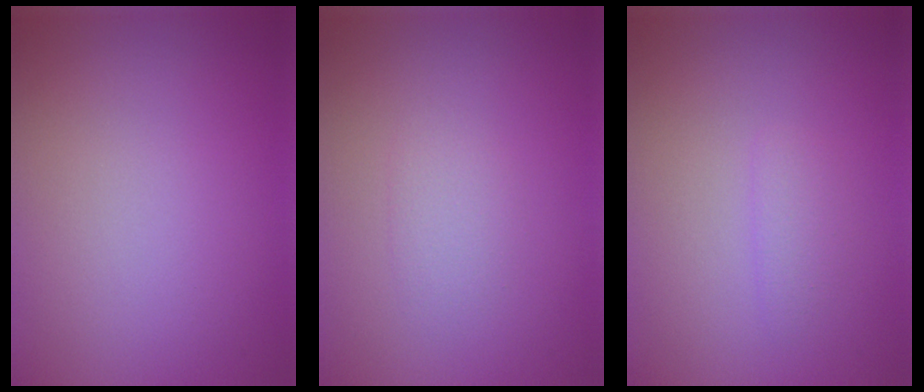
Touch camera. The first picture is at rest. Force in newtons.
{"total": 1.2, "press": 1.2, "slide": 0.3}
{"total": 1.0, "press": 1.0, "slide": 0.1}